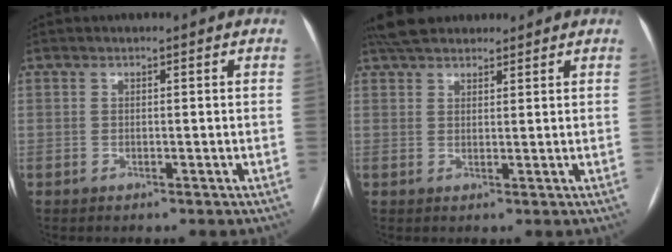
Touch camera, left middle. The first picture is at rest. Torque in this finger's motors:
{"motor_torque": [0.39, -0.50, 0.12, 0.03]}